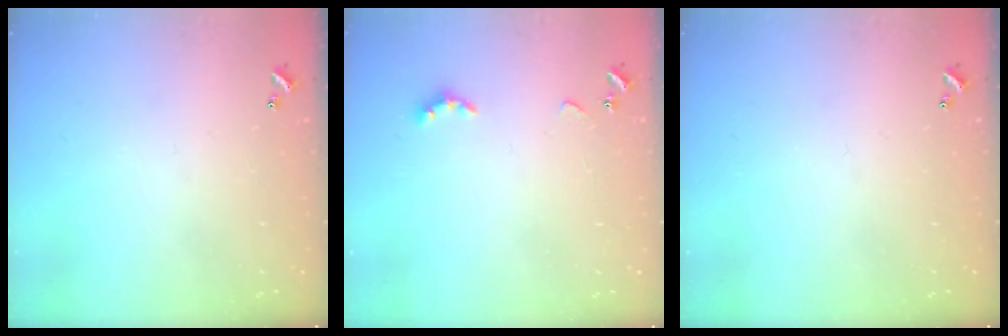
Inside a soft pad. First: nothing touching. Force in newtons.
{"total": 2.9, "press": 2.8, "slide": 0.6}
{"total": 0.0}